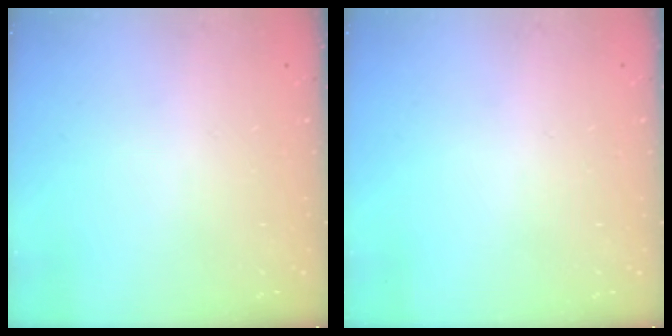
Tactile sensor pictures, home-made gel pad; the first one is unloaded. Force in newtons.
{"total": 0.0}